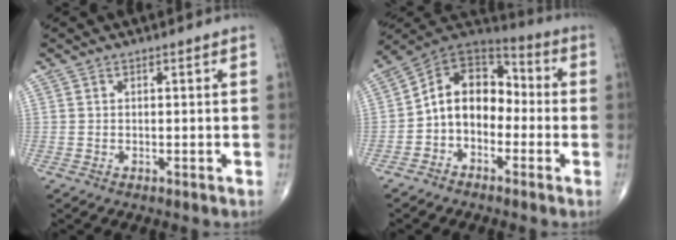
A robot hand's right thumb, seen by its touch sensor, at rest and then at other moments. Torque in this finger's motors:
{"motor_torque": [-0.15, 0.62, 0.17, -0.16, 0.12]}